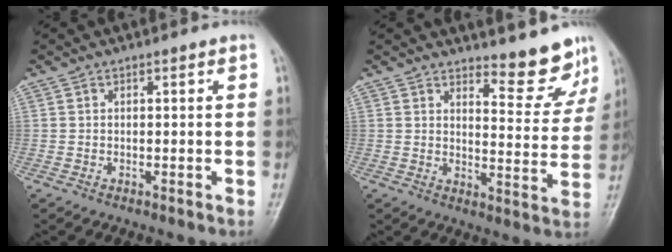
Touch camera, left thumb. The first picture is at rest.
{"total": 8.5, "force": [7.6, 2.4, 2.9], "torque": [-0.010, -0.073, 0.098]}